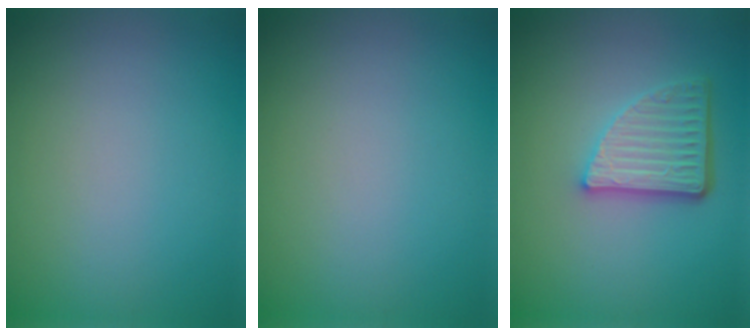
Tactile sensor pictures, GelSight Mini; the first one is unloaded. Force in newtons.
{"total": 0.0}
{"total": 4.6, "press": 3.4, "slide": 3.1}